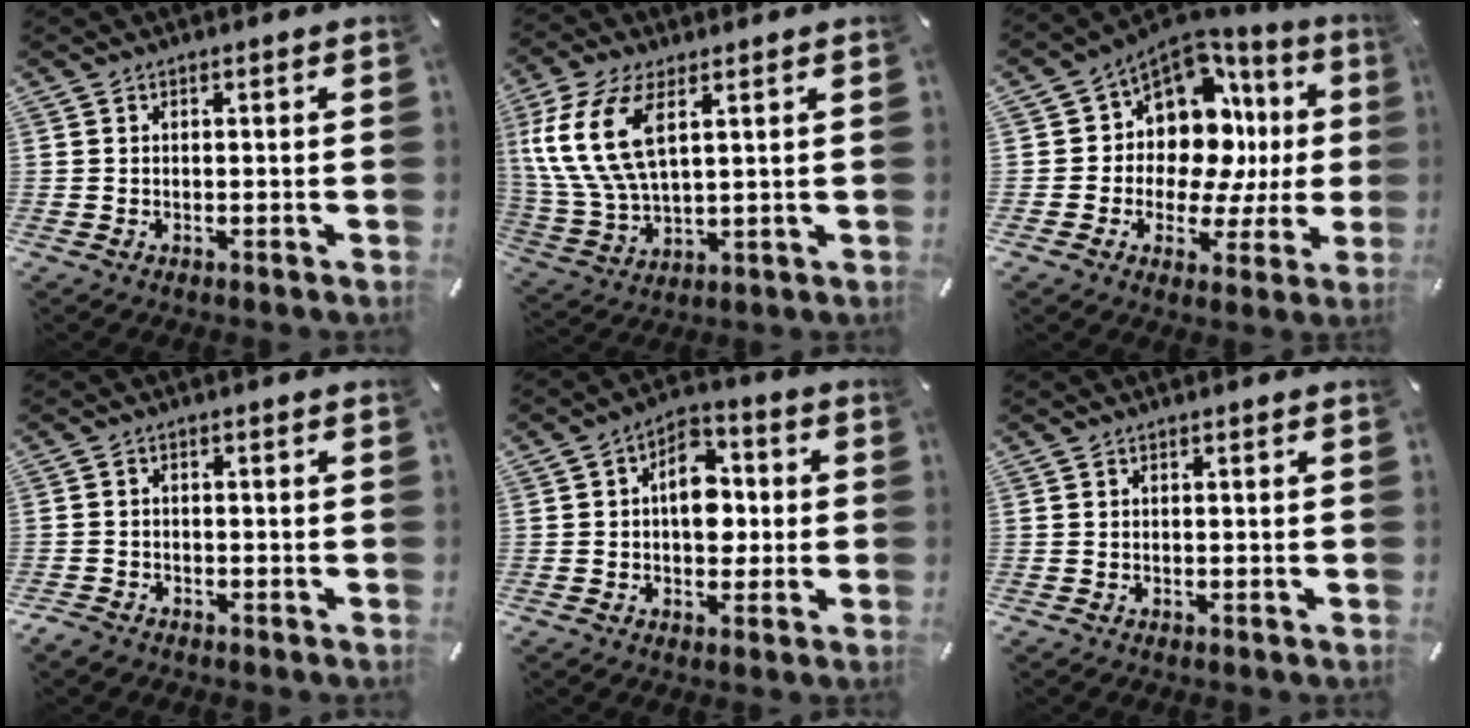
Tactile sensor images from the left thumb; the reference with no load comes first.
{"total": 13.9, "force": [5.3, 7.1, 10.7], "torque": [-0.257, -0.010, 0.093]}
{"total": 12.7, "force": [3.1, 9.9, 7.3], "torque": [-0.116, -0.050, 0.056]}
{"total": 1.8, "force": [-1.4, 1.0, 0.3], "torque": [-0.014, 0.006, -0.032]}
{"total": 9.8, "force": [0.0, 7.1, 6.8], "torque": [-0.088, 0.010, -0.001]}
{"total": 0.0}